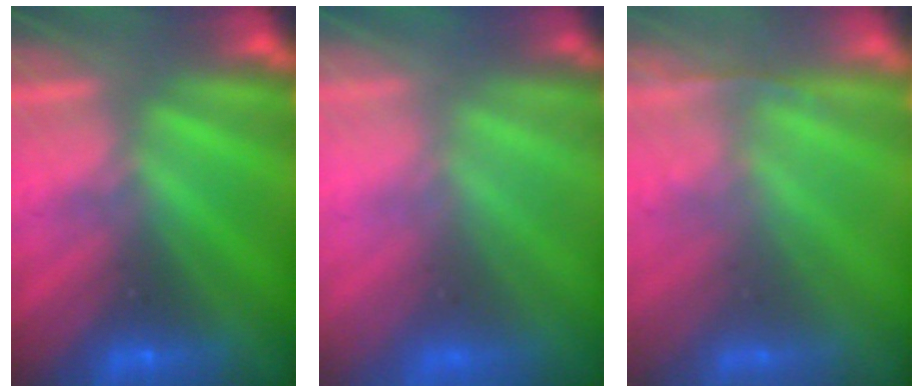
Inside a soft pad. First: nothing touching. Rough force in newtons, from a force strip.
{"total": 6.8}
{"total": 1.2}